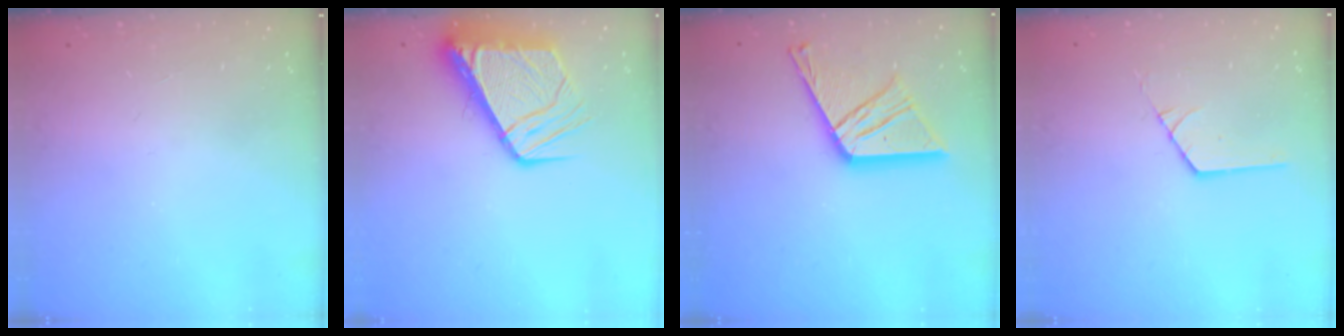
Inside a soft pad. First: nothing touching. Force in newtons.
{"total": 11.3, "press": 11.2, "slide": 1.3}
{"total": 17.0, "press": 16.9, "slide": 1.7}
{"total": 1.0, "press": 1.0, "slide": 0.1}